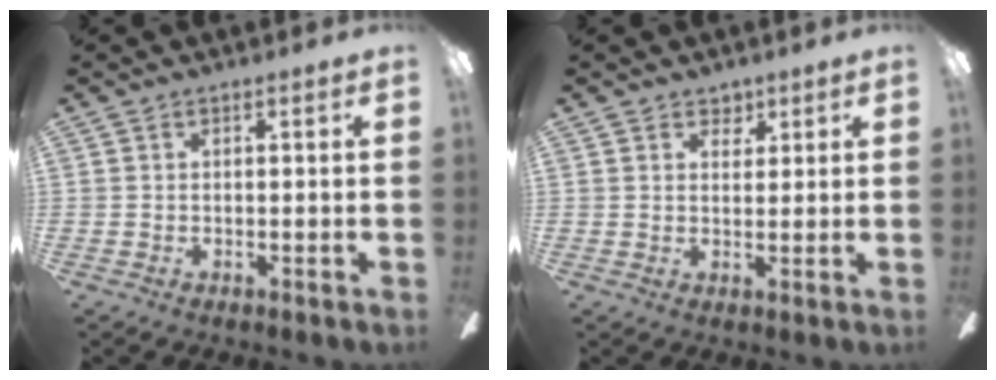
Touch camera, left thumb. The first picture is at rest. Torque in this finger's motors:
{"motor_torque": [-0.06, -0.05, -0.06, -0.16, 0.00]}